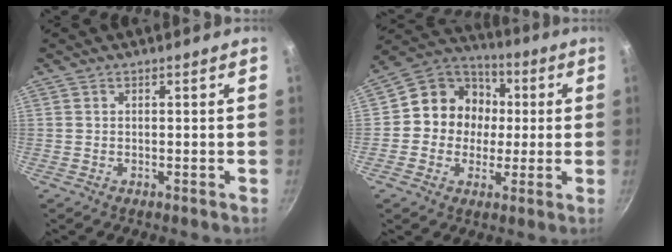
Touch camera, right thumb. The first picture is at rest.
{"total": 13.1, "force": [0.7, 11.7, 5.7], "torque": [-0.052, 0.022, -0.006]}